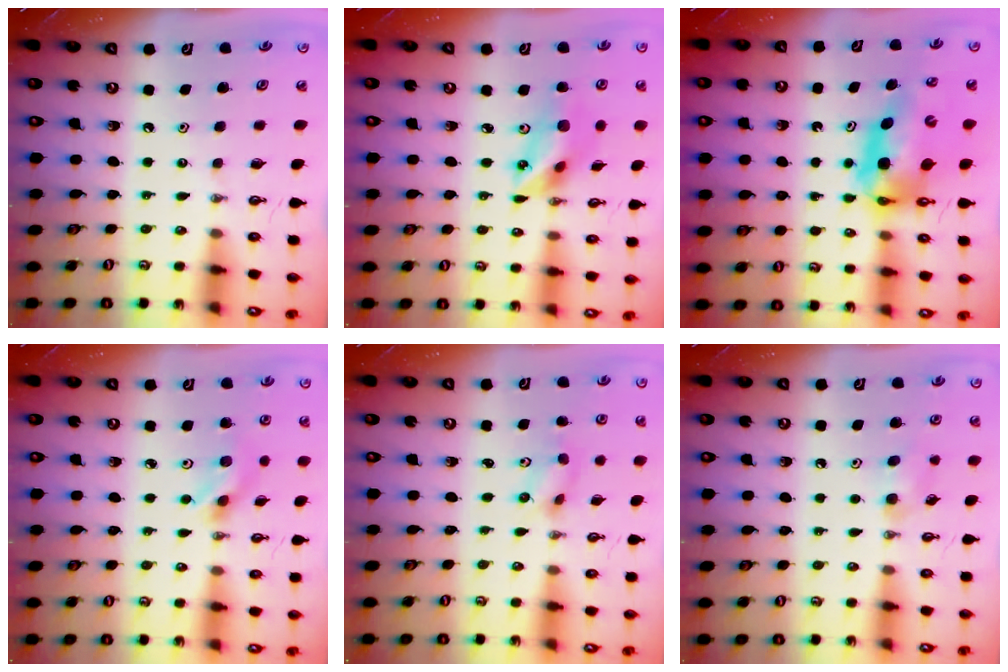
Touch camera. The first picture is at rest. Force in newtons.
{"total": 12.5, "press": 12.2, "slide": 2.9}
{"total": 10.8, "press": 10.8, "slide": 1.1}
{"total": 3.4, "press": 3.4, "slide": 0.4}
{"total": 2.8, "press": 2.6, "slide": 1.1}
{"total": 7.1, "press": 6.9, "slide": 1.7}